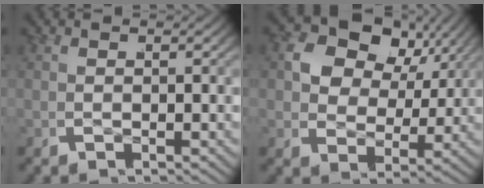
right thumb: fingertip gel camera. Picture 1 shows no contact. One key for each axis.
{"total": 12.1, "fx": 4.7, "fy": 8.3, "fz": 7.5, "tx": -0.155, "ty": -0.003, "tz": 0.071}